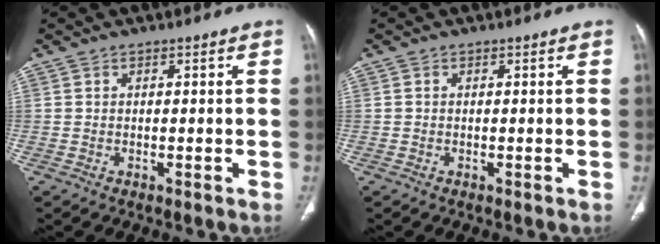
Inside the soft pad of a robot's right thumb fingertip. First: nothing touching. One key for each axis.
{"total": 0.0}